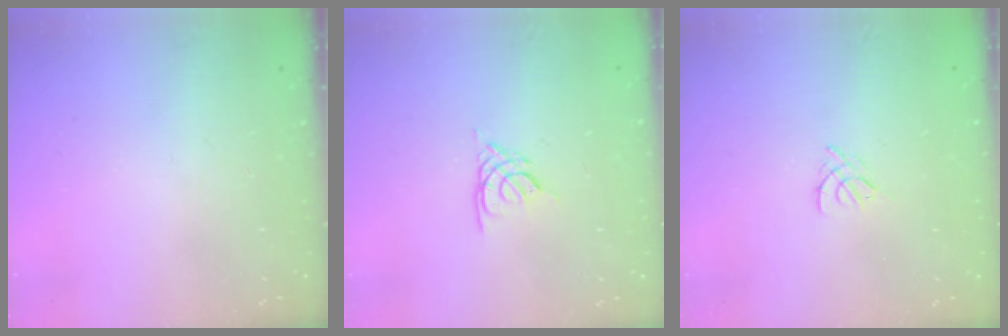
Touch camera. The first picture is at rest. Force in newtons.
{"total": 2.7, "press": 2.7, "slide": 0.4}
{"total": 2.5, "press": 2.4, "slide": 0.6}